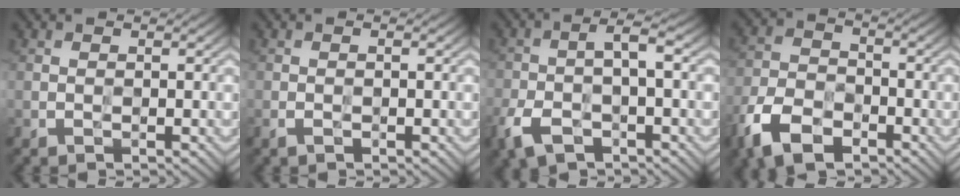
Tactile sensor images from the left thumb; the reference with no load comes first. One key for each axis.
{"total": 1.2, "fx": -0.6, "fy": 0.5, "fz": 0.9, "tx": -0.019, "ty": -0.002, "tz": -0.013}
{"total": 6.7, "fx": -2.9, "fy": 2.9, "fz": 5.3, "tx": -0.110, "ty": -0.003, "tz": -0.064}
{"total": 9.2, "fx": -5.6, "fy": 5.0, "fz": 5.2, "tx": -0.122, "ty": -0.016, "tz": -0.120}